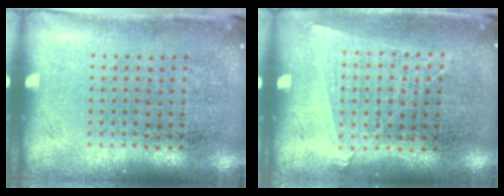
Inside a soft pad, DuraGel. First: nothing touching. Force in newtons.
{"total": 1.0, "press": 0.9, "slide": 0.4}